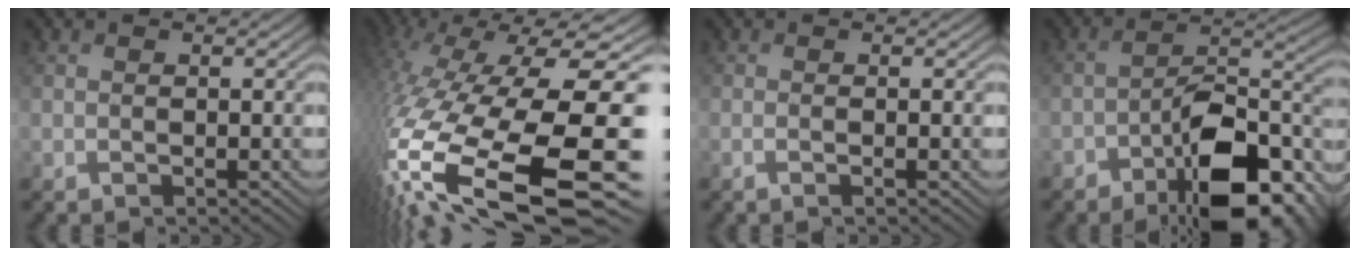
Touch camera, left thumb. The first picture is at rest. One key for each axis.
{"total": 18.6, "fx": -7.3, "fy": 8.7, "fz": 14.7, "tx": -0.323, "ty": -0.056, "tz": -0.085}
{"total": 1.0, "fx": -0.3, "fy": -0.4, "fz": 0.9, "tx": -0.022, "ty": 0.002, "tz": -0.006}
{"total": 14.0, "fx": -7.8, "fy": 6.2, "fz": 9.8, "tx": -0.154, "ty": -0.012, "tz": -0.131}